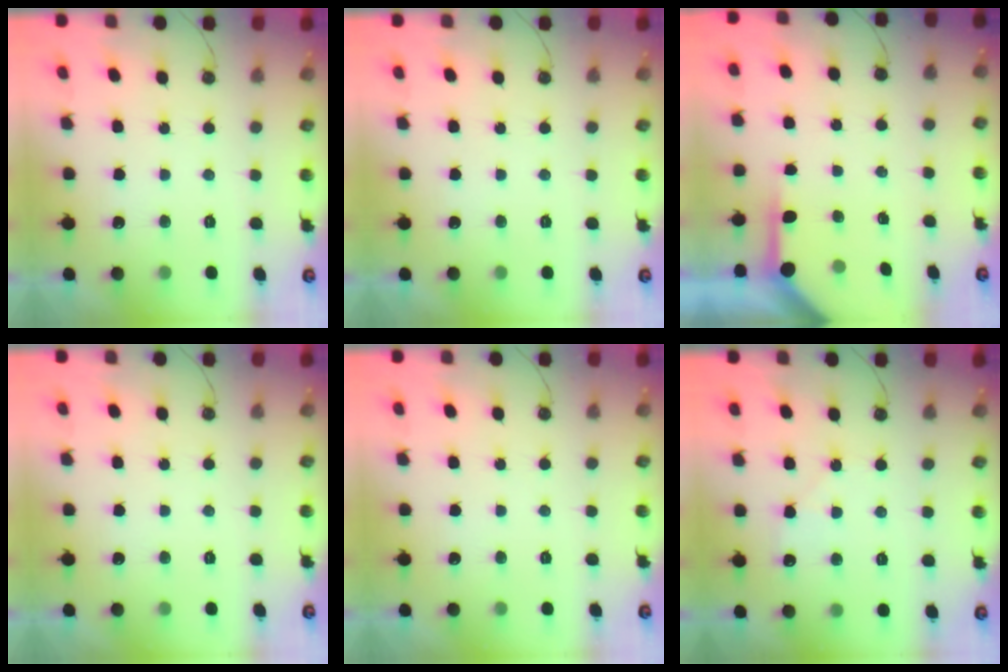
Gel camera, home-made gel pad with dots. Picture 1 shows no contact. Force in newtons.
{"total": 0.0}
{"total": 3.8, "press": 3.8, "slide": 0.5}
{"total": 0.0}
{"total": 0.0}
{"total": 5.8, "press": 5.8, "slide": 0.9}